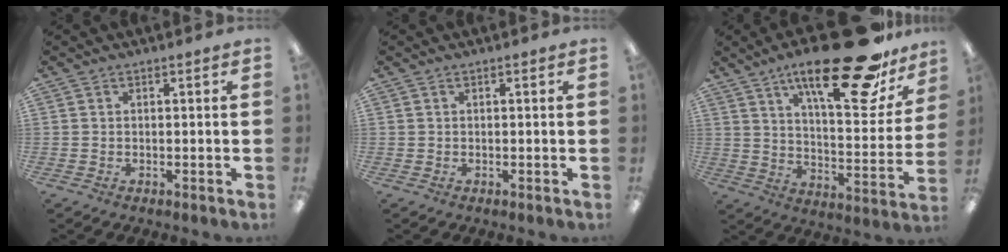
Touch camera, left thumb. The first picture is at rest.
{"total": 0.0}
{"total": 27.4, "force": [18.6, 8.0, 18.4], "torque": [-0.275, -0.109, 0.295]}